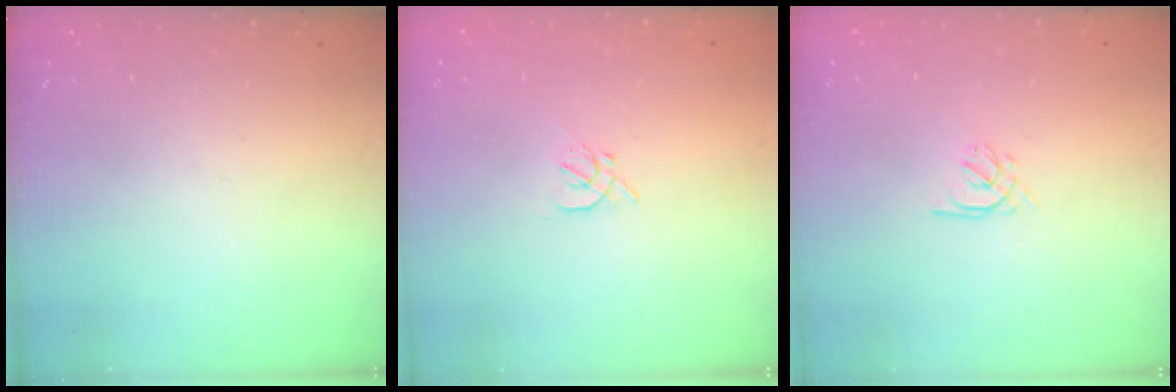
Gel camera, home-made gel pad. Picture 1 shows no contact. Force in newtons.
{"total": 1.9, "press": 1.8, "slide": 0.5}
{"total": 1.2, "press": 1.0, "slide": 0.5}